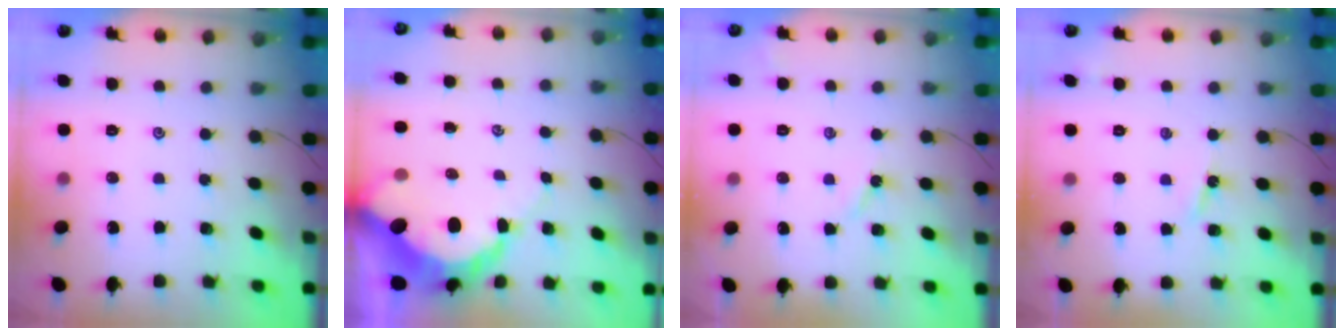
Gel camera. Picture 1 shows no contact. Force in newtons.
{"total": 9.6, "press": 9.6, "slide": 0.9}
{"total": 3.0, "press": 3.0, "slide": 0.3}
{"total": 4.0, "press": 4.0, "slide": 0.1}